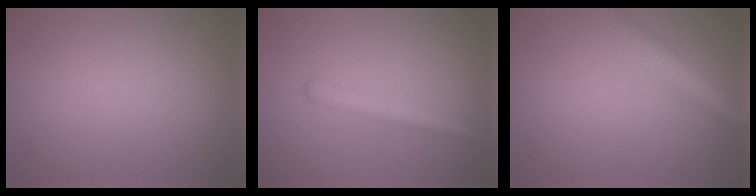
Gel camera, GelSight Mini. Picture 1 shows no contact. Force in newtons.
{"total": 1.9, "press": 1.9, "slide": 0.1}
{"total": 5.3, "press": 5.3, "slide": 0.2}